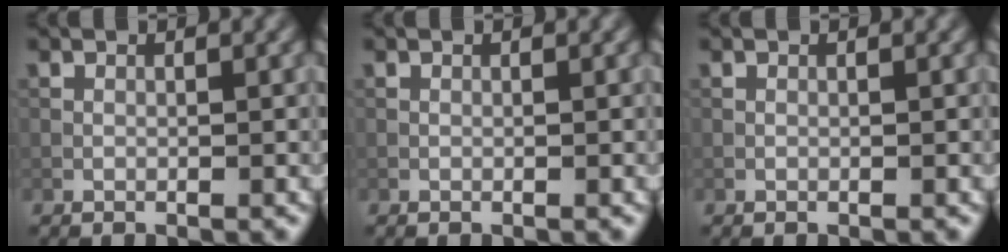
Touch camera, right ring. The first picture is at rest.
{"total": 0.0}
{"total": 0.0}